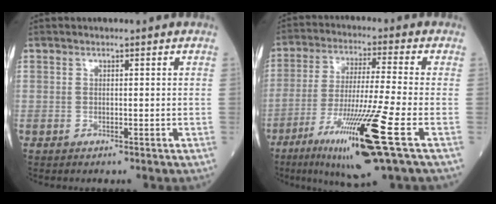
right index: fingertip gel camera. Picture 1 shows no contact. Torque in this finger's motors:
{"motor_torque": [1.74, -0.40, 1.05, 0.21]}